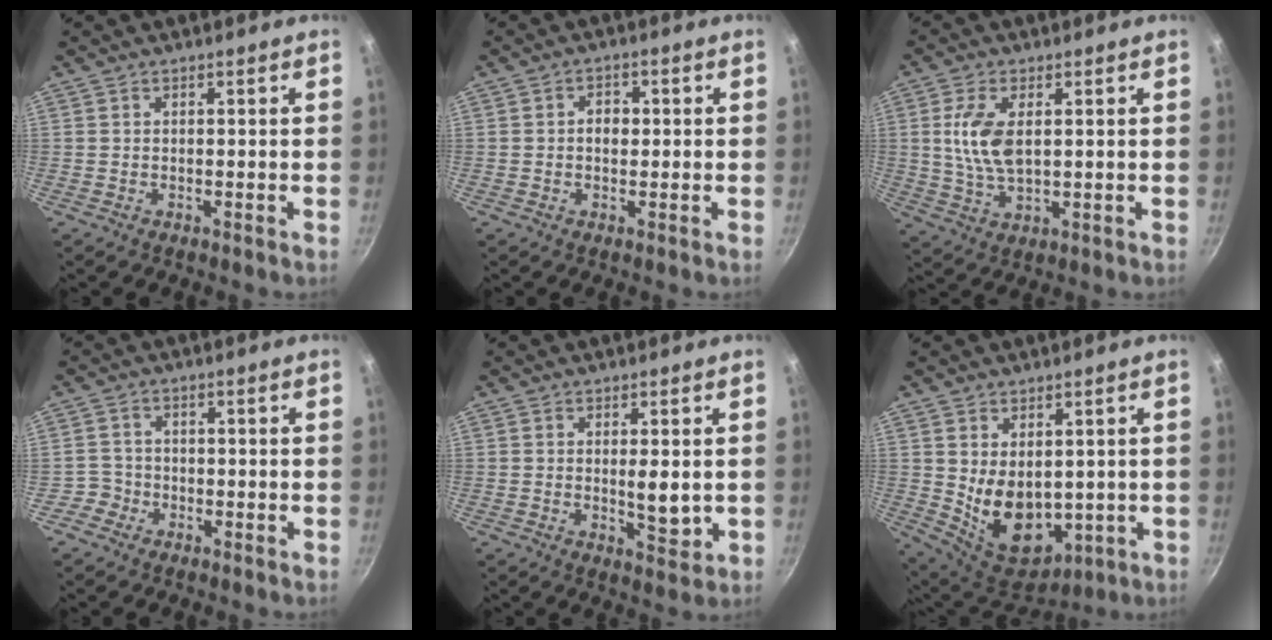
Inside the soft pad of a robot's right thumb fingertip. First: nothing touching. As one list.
[{"total": 3.1, "force": [0.1, 2.5, 1.9], "torque": [-0.012, 0.006, -0.001]}, {"total": 8.9, "force": [1.6, 4.7, 7.4], "torque": [-0.146, -0.005, 0.031]}, {"total": 2.9, "force": [-1.5, 2.4, -0.1], "torque": [0.019, 0.022, -0.028]}, {"total": 5.2, "force": [0.3, 1.9, 4.8], "torque": [-0.070, -0.016, 0.008]}, {"total": 13.0, "force": [0.7, 8.8, 9.5], "torque": [-0.129, -0.035, 0.044]}]